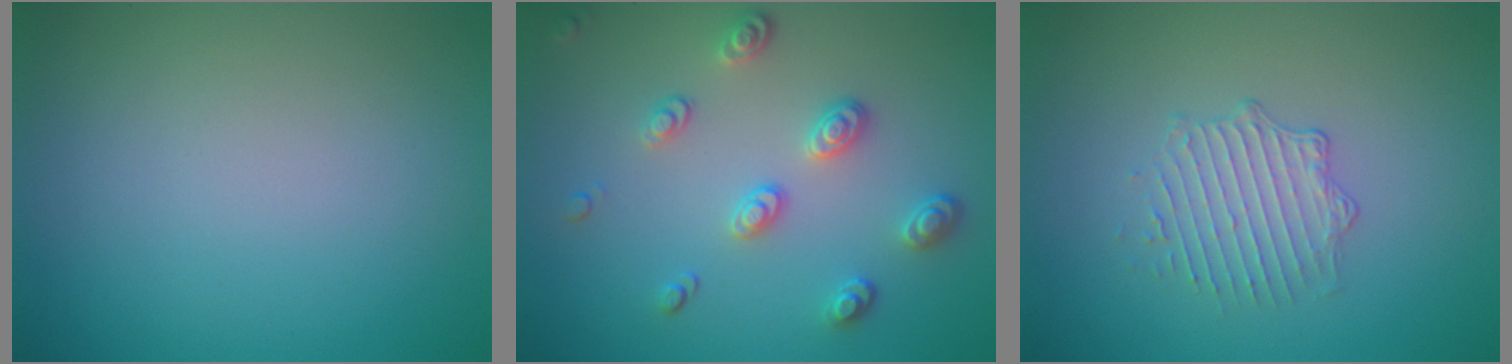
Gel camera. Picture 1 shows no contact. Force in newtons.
{"total": 2.8, "press": 2.4, "slide": 1.4}
{"total": 1.9, "press": 1.4, "slide": 1.4}